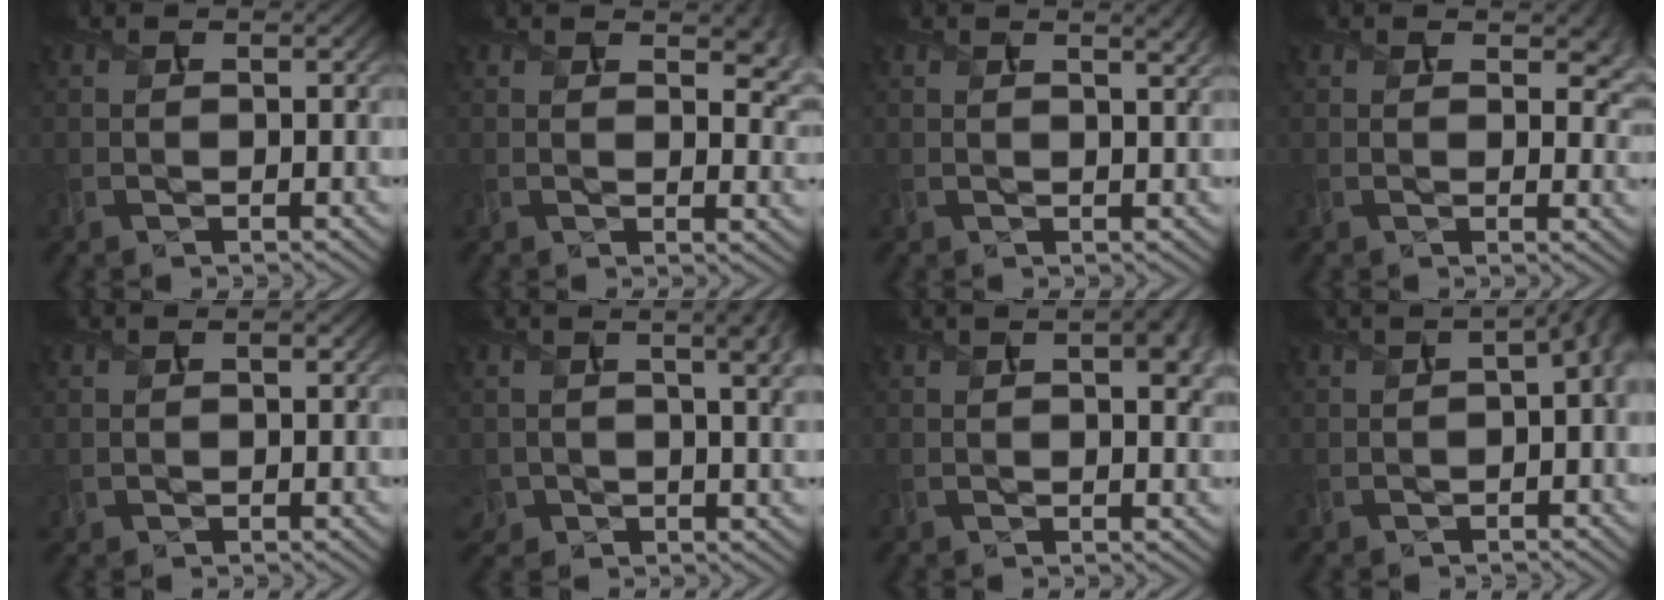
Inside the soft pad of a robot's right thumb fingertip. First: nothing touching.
{"total": 6.6, "force": [3.2, 3.0, 5.0], "torque": [-0.072, -0.005, 0.057]}
{"total": 3.1, "force": [1.8, 0.8, 2.3], "torque": [-0.039, 0.009, 0.021]}
{"total": 5.5, "force": [2.2, 3.1, 3.9], "torque": [-0.058, -0.006, 0.038]}
{"total": 1.0, "force": [0.4, 0.7, 0.5], "torque": [-0.011, 0.001, 0.011]}
{"total": 8.7, "force": [1.7, 4.5, 7.2], "torque": [-0.125, 0.000, 0.038]}
{"total": 6.8, "force": [1.8, 2.9, 5.9], "torque": [-0.075, 0.010, 0.030]}
{"total": 6.2, "force": [-0.1, 2.6, 5.6], "torque": [-0.070, 0.005, 0.004]}